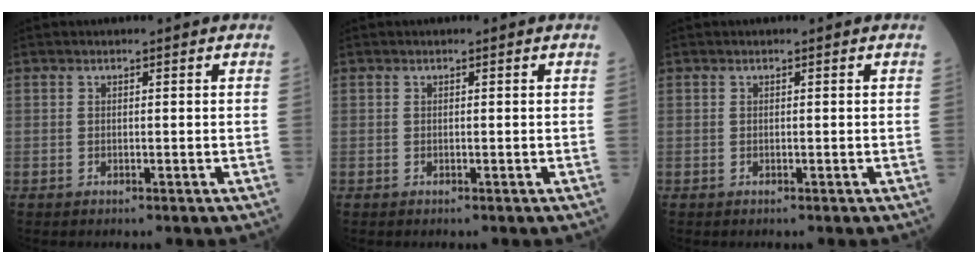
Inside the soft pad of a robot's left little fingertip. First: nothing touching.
{"total": 0.0}
{"total": 0.0}